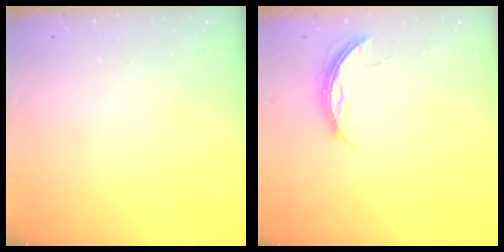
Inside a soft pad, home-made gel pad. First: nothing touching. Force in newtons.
{"total": 5.8, "press": 5.7, "slide": 0.5}